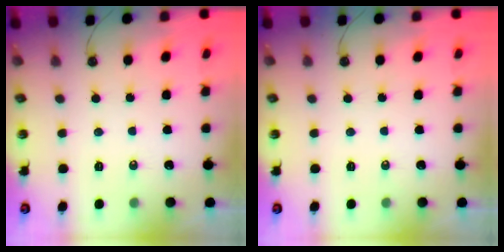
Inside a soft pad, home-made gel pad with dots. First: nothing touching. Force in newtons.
{"total": 0.0}